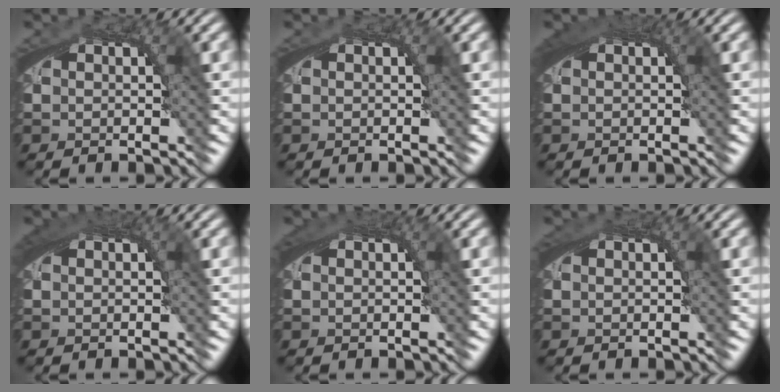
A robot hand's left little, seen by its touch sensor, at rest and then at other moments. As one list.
[{"total": 0.0}, {"total": 2.0, "force": [0.7, 0.5, 1.8], "torque": [-0.026, 0.006, 0.010]}, {"total": 1.5, "force": [0.5, 0.2, 1.4], "torque": [-0.020, 0.005, 0.008]}, {"total": 1.2, "force": [0.3, 0.2, 1.1], "torque": [-0.017, 0.003, 0.006]}, {"total": 0.7, "force": [0.2, 0.1, 0.6], "torque": [-0.011, 0.001, 0.004]}]